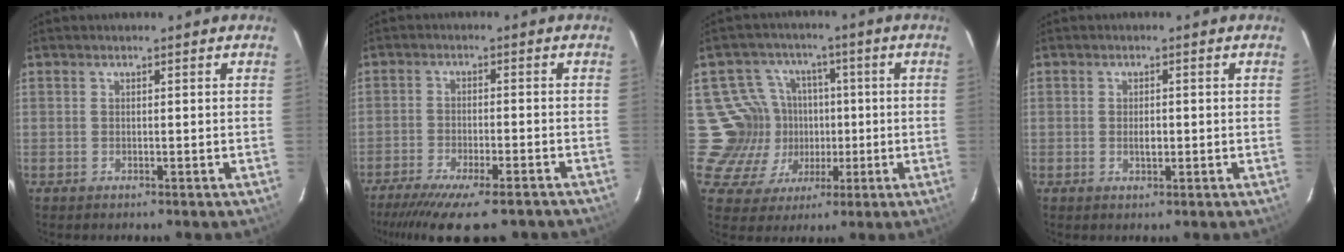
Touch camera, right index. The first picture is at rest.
{"total": 15.8, "force": [-12.8, 3.6, 8.5], "torque": [-0.172, -0.040, -0.191]}
{"total": 11.6, "force": [-0.4, 11.2, 2.8], "torque": [-0.072, 0.013, 0.002]}
{"total": 1.7, "force": [-0.2, 0.9, 1.4], "torque": [-0.025, 0.000, -0.004]}